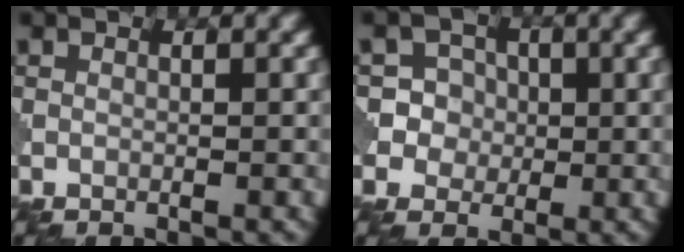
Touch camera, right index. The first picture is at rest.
{"total": 5.8, "force": [0.5, 5.6, 1.4], "torque": [-0.021, 0.030, -0.002]}